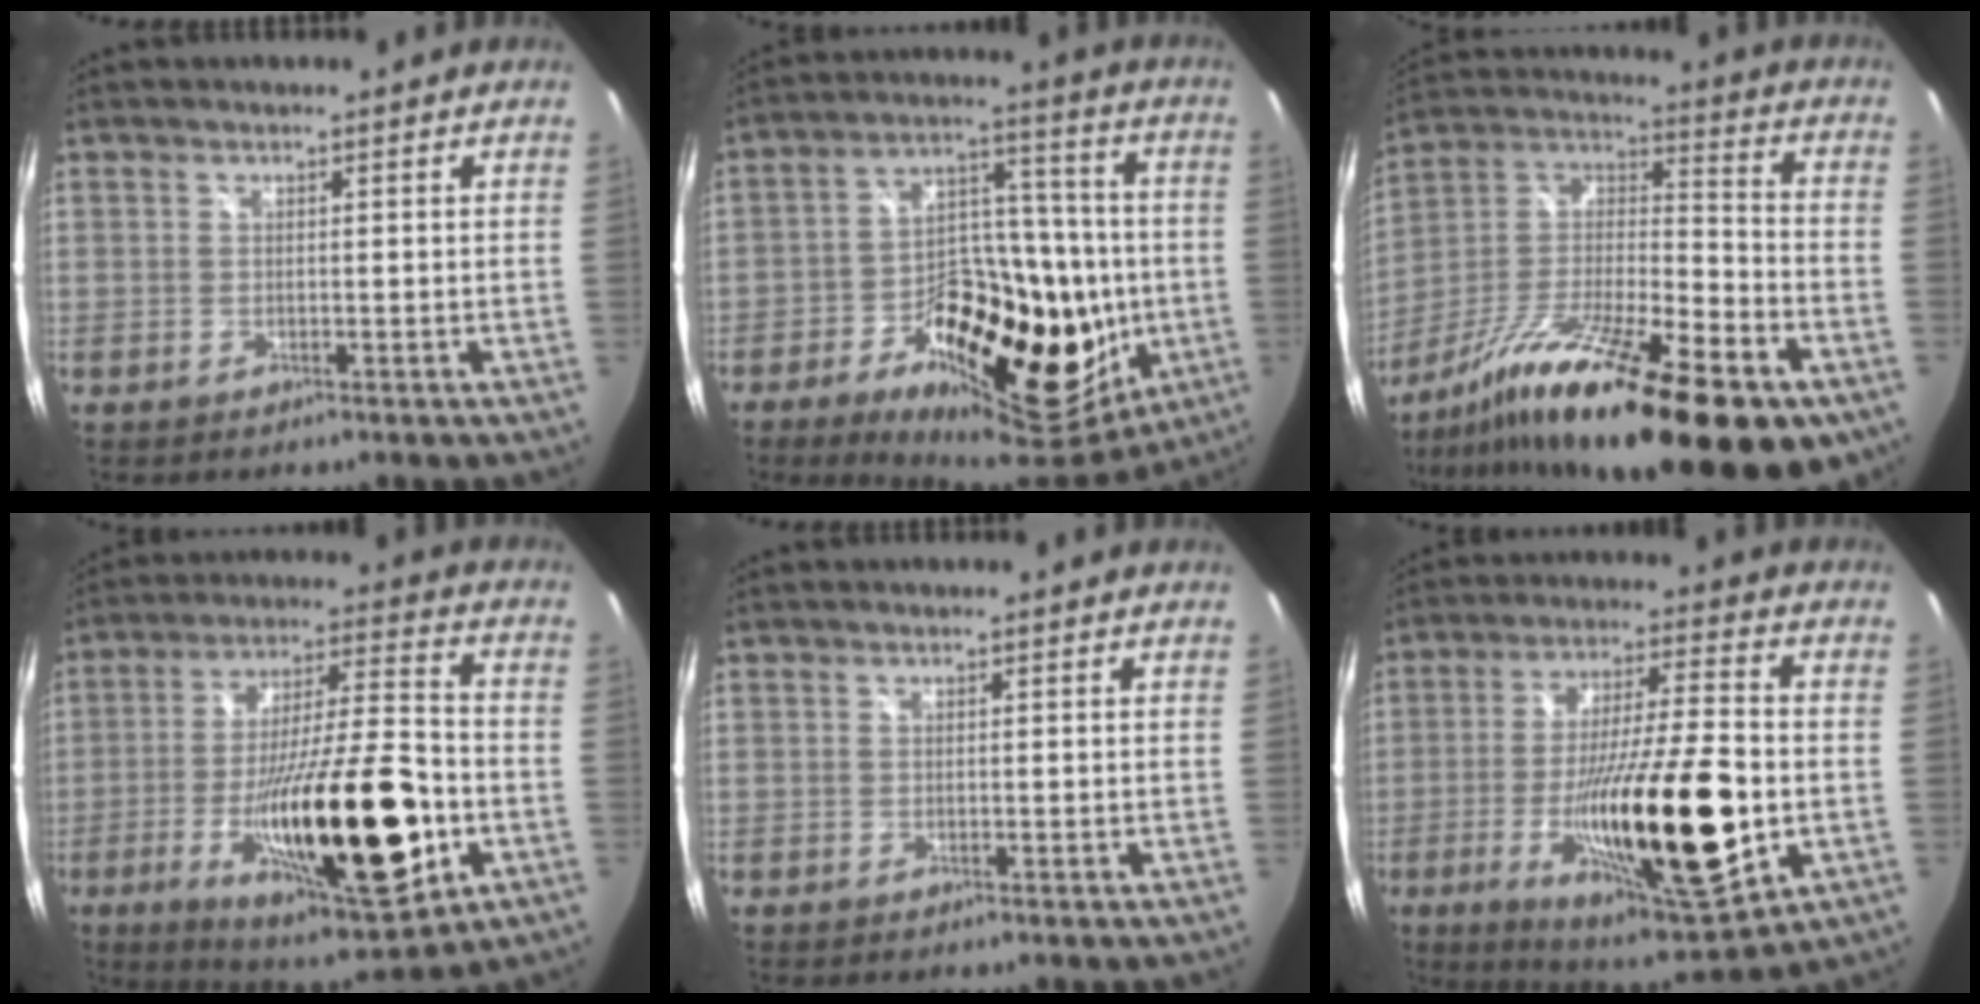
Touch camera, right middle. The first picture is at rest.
{"total": 26.0, "force": [-8.7, 13.5, 20.5], "torque": [-0.333, 0.007, -0.112]}
{"total": 30.0, "force": [-17.5, 7.5, 23.2], "torque": [-0.381, -0.034, -0.285]}
{"total": 26.5, "force": [-8.4, 6.4, 24.3], "torque": [-0.415, -0.029, -0.122]}
{"total": 0.0}
{"total": 24.7, "force": [-6.4, 5.5, 23.2], "torque": [-0.404, -0.033, -0.092]}